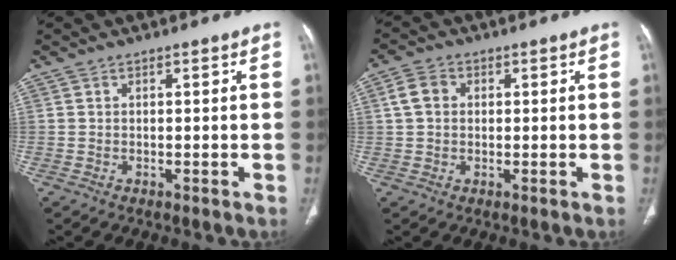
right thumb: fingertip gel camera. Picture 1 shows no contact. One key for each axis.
{"total": 4.4, "fx": 0.9, "fy": 3.4, "fz": 2.6, "tx": -0.047, "ty": 0.011, "tz": 0.016}